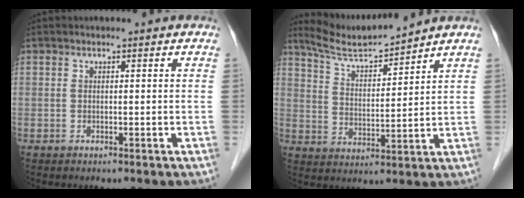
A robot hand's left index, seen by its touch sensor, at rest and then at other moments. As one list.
[{"total": 8.0, "force": [7.8, -0.5, 1.7], "torque": [-0.046, 0.005, 0.155]}]